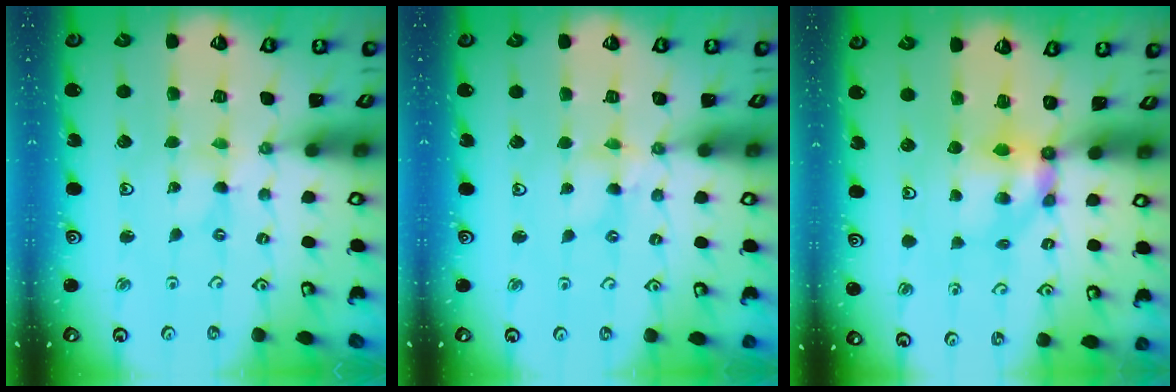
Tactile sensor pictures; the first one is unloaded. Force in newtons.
{"total": 3.9, "press": 3.9, "slide": 0.4}
{"total": 5.8, "press": 5.8, "slide": 0.2}